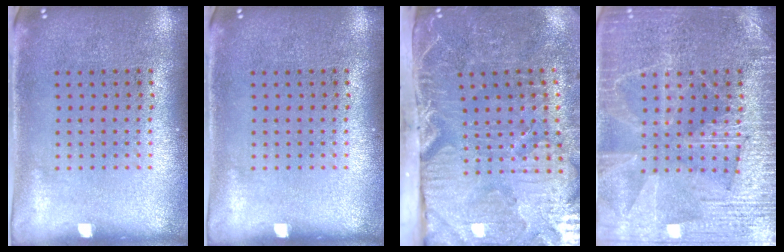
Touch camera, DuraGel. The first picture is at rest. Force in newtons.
{"total": 0.0}
{"total": 5.1, "press": 4.3, "slide": 2.7}
{"total": 3.7, "press": 3.7, "slide": 0.5}